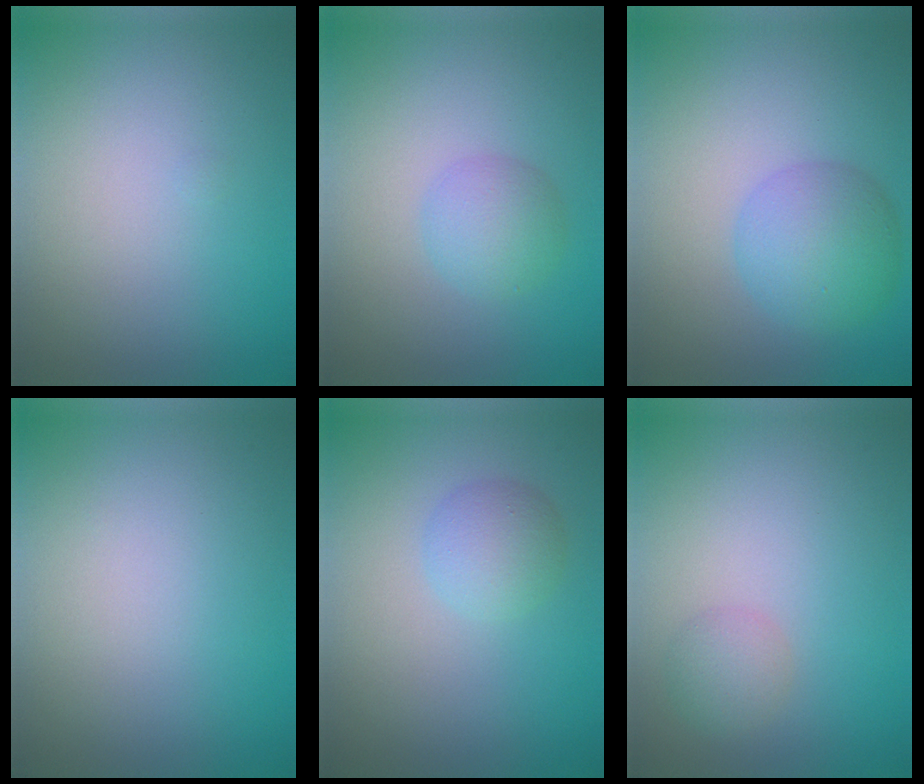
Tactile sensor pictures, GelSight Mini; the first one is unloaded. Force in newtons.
{"total": 2.8, "press": 2.8, "slide": 0.1}
{"total": 5.1, "press": 5.1, "slide": 0.1}
{"total": 0.0}
{"total": 2.5, "press": 2.5, "slide": 0.1}
{"total": 1.9, "press": 1.8, "slide": 0.1}